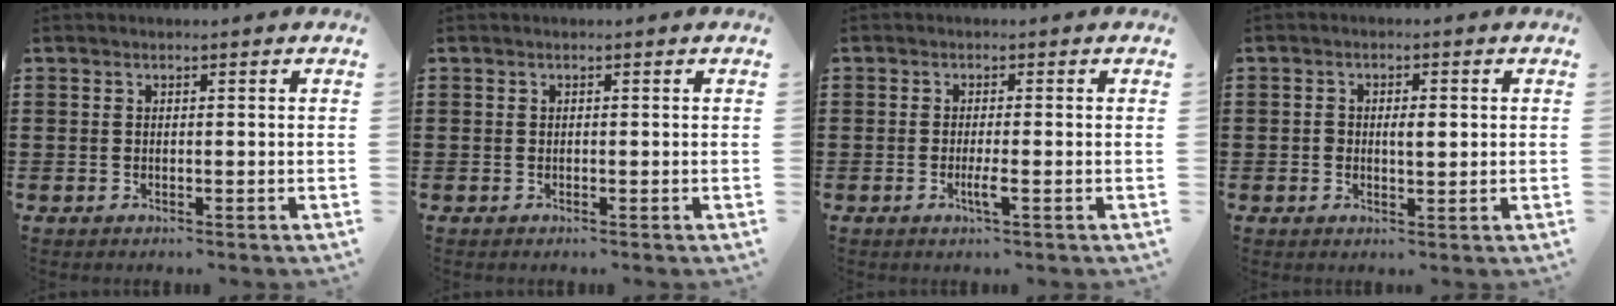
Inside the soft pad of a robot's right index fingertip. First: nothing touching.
{"total": 0.0}
{"total": 2.5, "force": [-1.0, 0.1, 2.3], "torque": [-0.046, -0.007, -0.020]}
{"total": 2.5, "force": [0.0, 1.2, 2.2], "torque": [-0.043, 0.005, -0.002]}